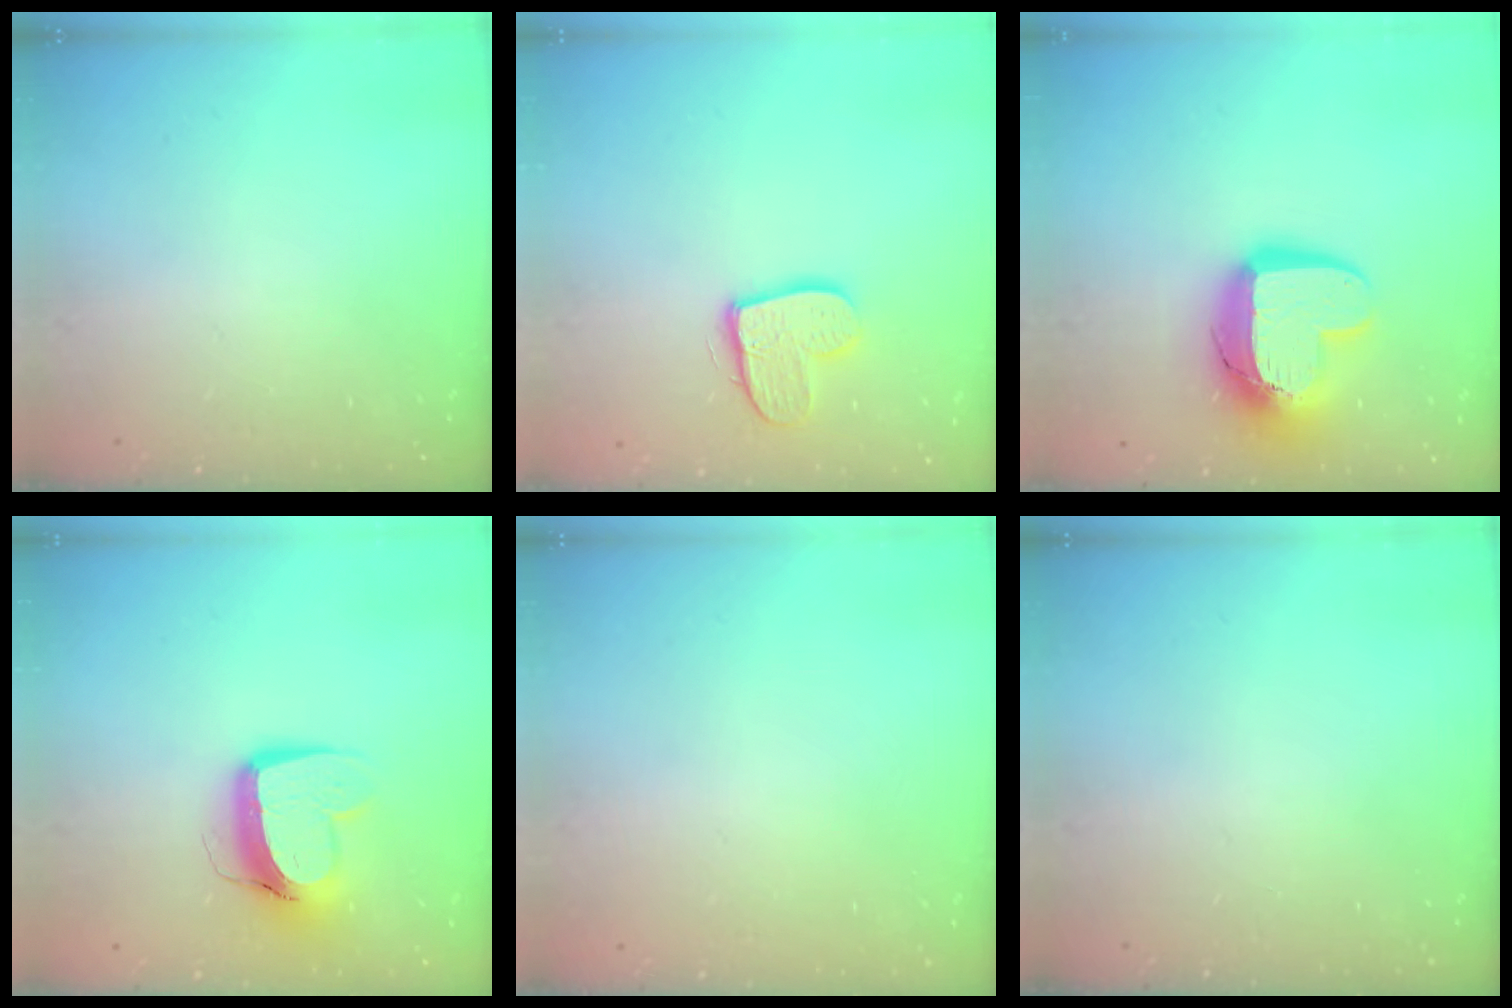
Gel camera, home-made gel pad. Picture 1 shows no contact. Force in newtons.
{"total": 12.0, "press": 11.9, "slide": 0.9}
{"total": 14.6, "press": 14.6, "slide": 1.4}
{"total": 11.6, "press": 11.5, "slide": 1.3}
{"total": 0.0}
{"total": 0.0}